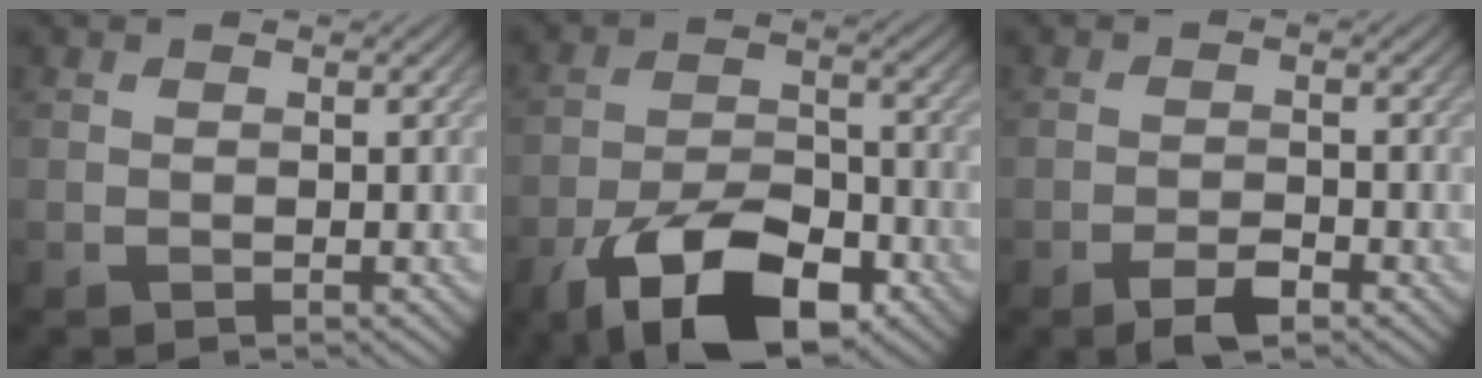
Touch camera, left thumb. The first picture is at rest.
{"total": 13.4, "force": [-8.2, 6.0, 8.8], "torque": [-0.171, -0.015, -0.154]}
{"total": 2.8, "force": [-1.9, 0.8, 1.9], "torque": [-0.036, 0.001, -0.038]}